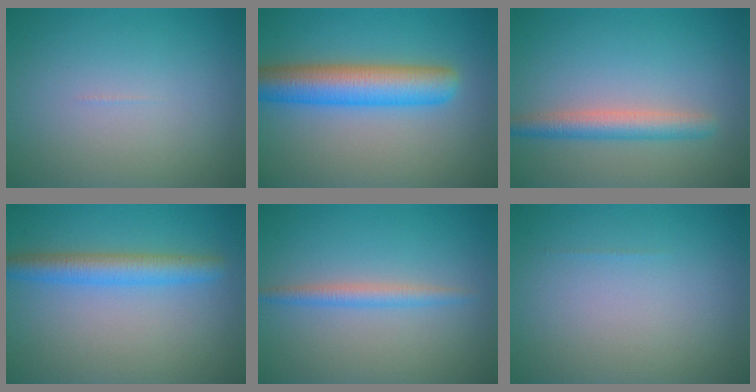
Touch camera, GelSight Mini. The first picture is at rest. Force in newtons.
{"total": 6.8, "press": 6.8, "slide": 0.2}
{"total": 3.0, "press": 3.0, "slide": 0.1}
{"total": 3.7, "press": 3.7, "slide": 0.2}
{"total": 1.9, "press": 1.9, "slide": 0.2}
{"total": 0.0}